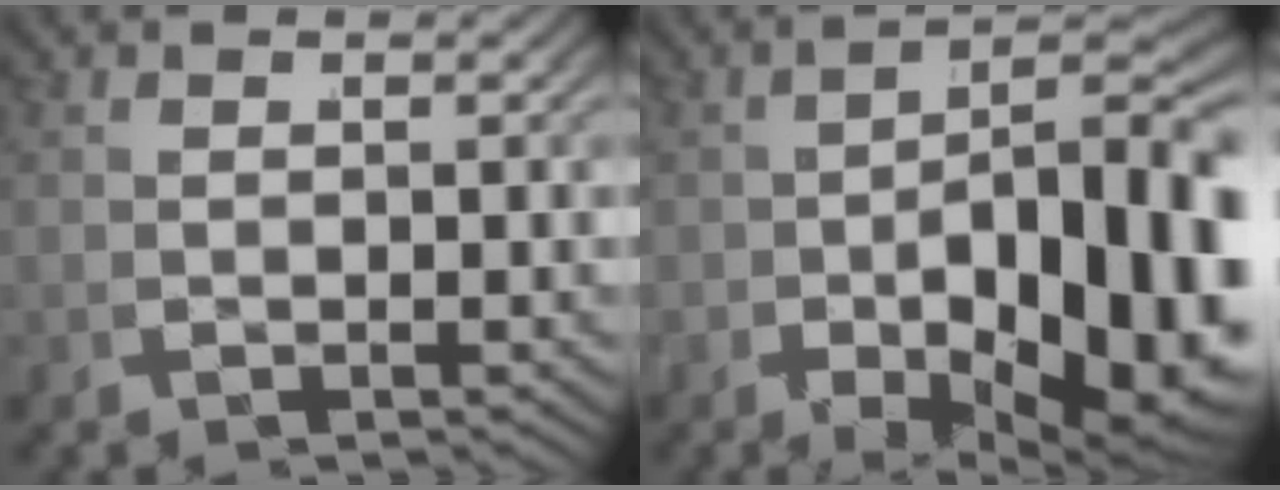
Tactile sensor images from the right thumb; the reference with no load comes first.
{"total": 16.0, "force": [-4.8, 9.0, 12.3], "torque": [-0.188, -0.045, -0.042]}